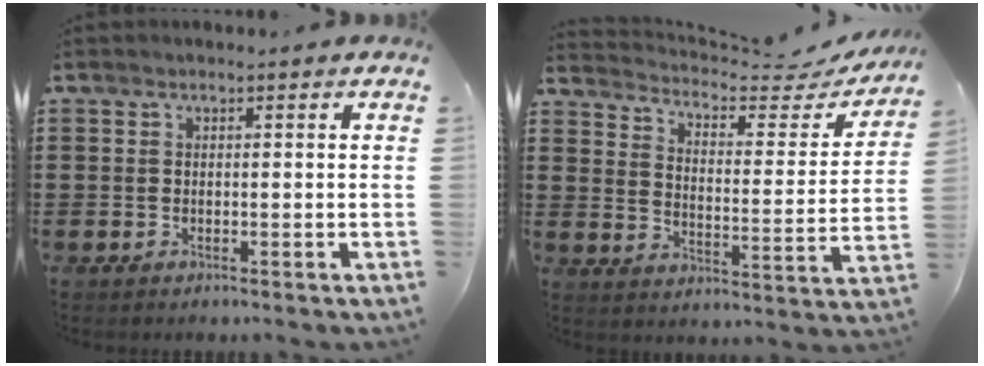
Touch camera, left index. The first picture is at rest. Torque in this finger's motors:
{"motor_torque": [1.09, -1.04, 0.07, 0.01]}